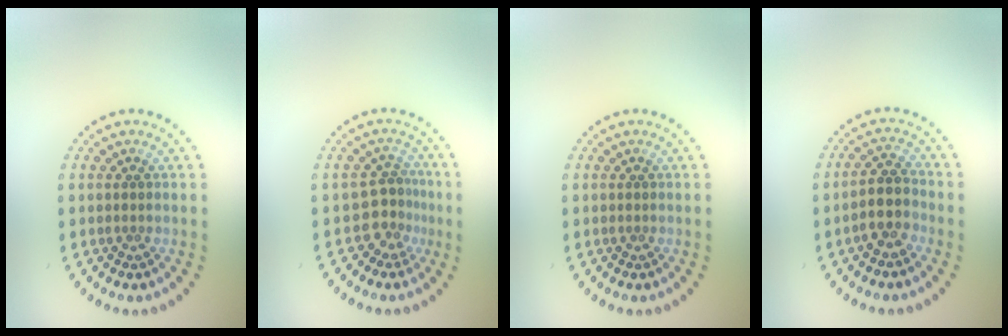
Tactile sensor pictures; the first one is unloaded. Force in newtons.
{"total": 2.7, "press": 1.9, "slide": 2.0}
{"total": 0.0}
{"total": 3.0, "press": 2.7, "slide": 1.3}